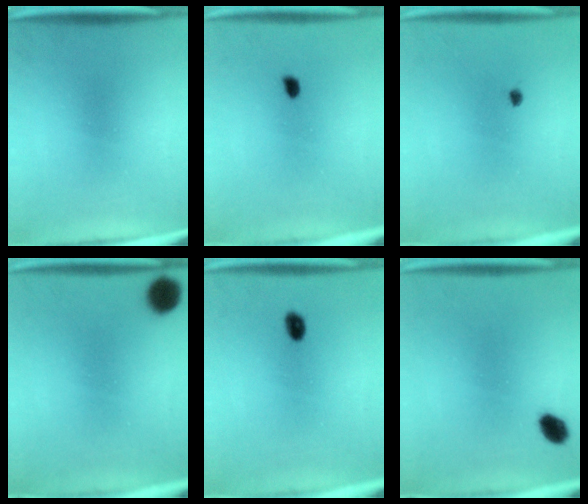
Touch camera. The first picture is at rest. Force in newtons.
{"total": 0.8}
{"total": 0.7}
{"total": 4.8}
{"total": 1.9}
{"total": 3.6}